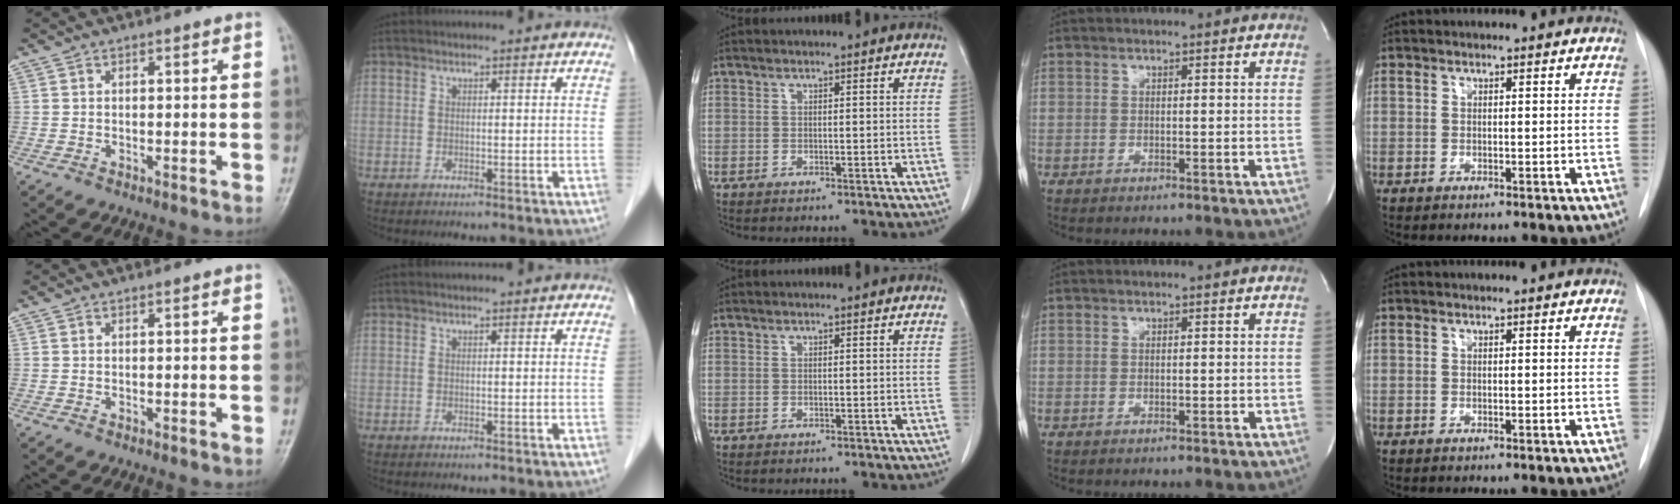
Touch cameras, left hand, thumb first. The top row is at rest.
{}